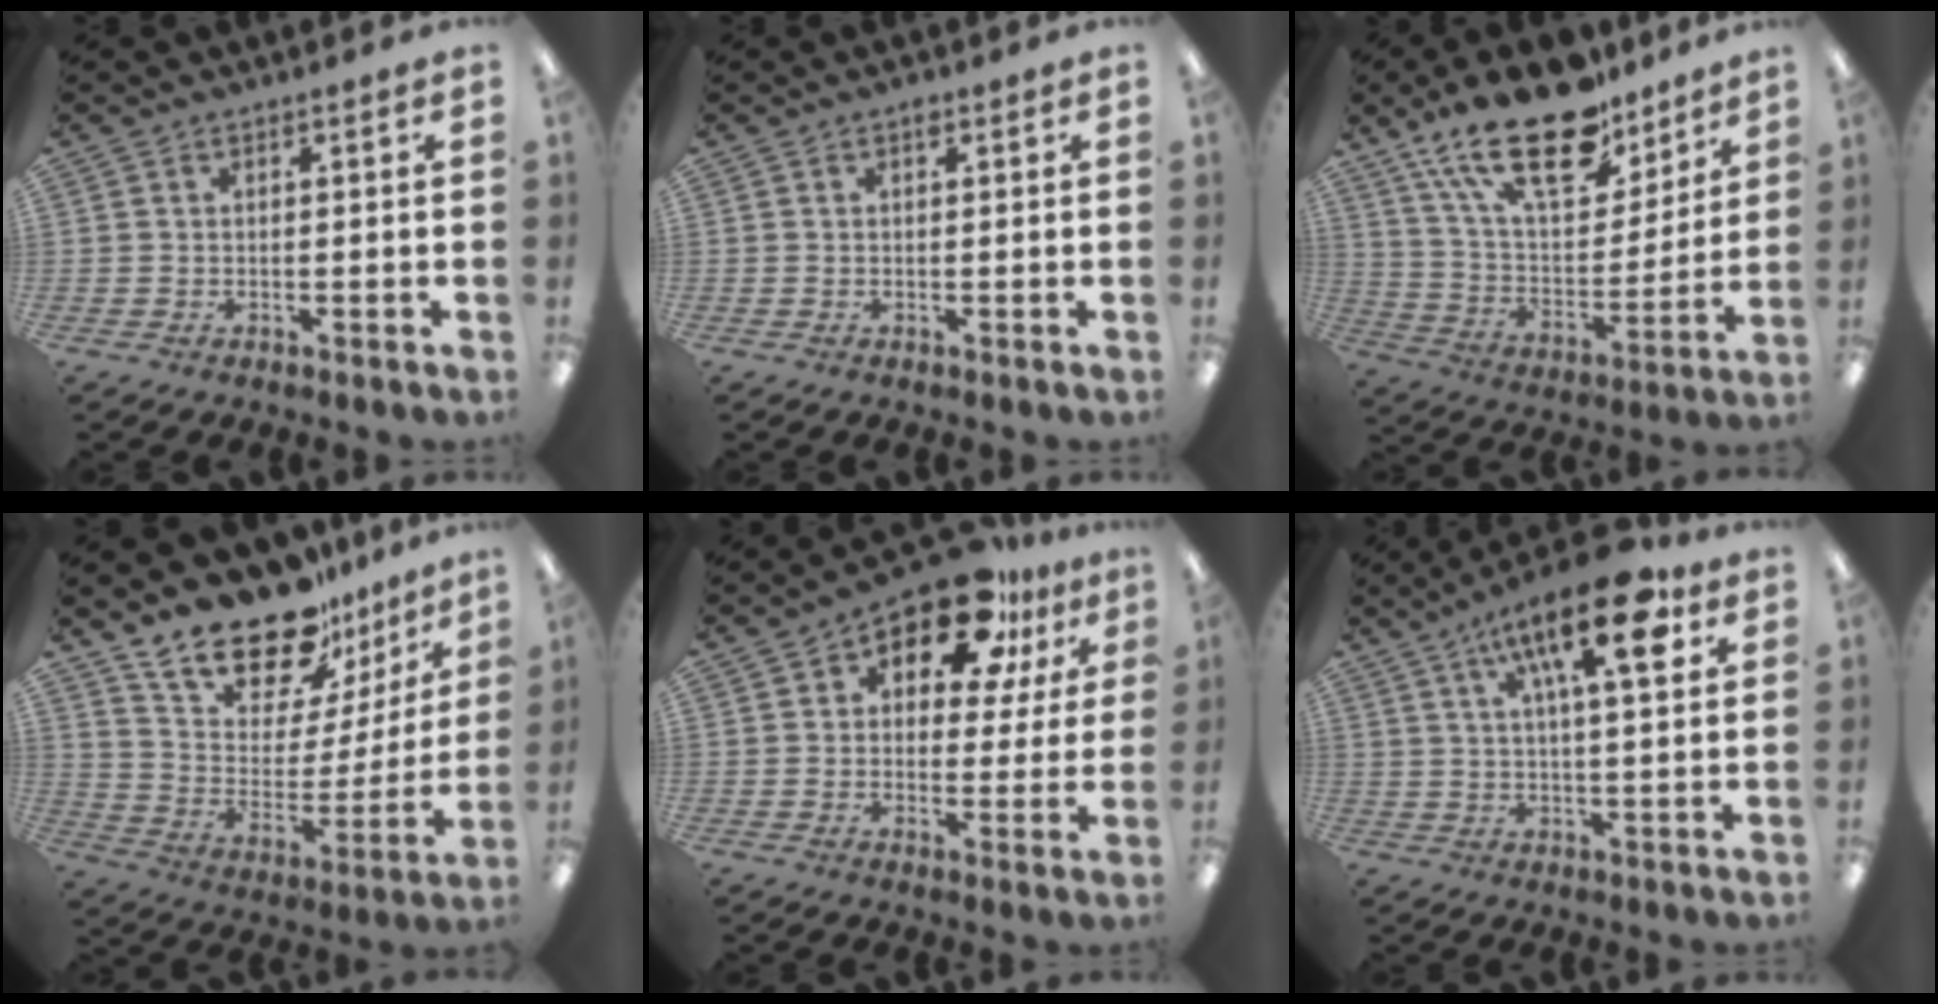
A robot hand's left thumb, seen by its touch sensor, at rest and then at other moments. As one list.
[{"total": 0.8, "force": [0.5, 0.4, 0.5], "torque": [-0.012, 0.003, 0.009]}, {"total": 22.6, "force": [15.8, 9.8, 12.9], "torque": [-0.238, -0.085, 0.278]}, {"total": 20.4, "force": [16.9, 8.7, 7.5], "torque": [-0.142, -0.125, 0.302]}, {"total": 14.6, "force": [9.5, 7.1, 8.5], "torque": [-0.124, -0.052, 0.163]}, {"total": 17.1, "force": [8.3, 5.6, 13.8], "torque": [-0.208, -0.028, 0.127]}]